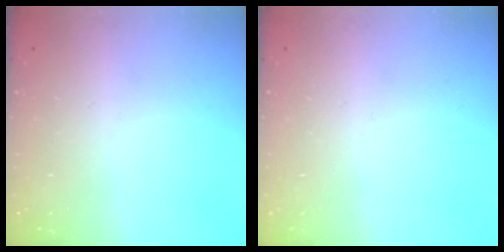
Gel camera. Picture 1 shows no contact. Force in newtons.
{"total": 0.0}